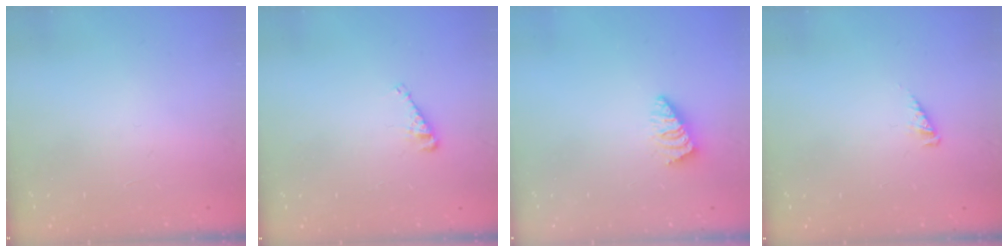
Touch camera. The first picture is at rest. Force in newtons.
{"total": 4.6, "press": 4.6, "slide": 0.3}
{"total": 1.1, "press": 1.1, "slide": 0.2}
{"total": 2.5, "press": 2.5, "slide": 0.2}